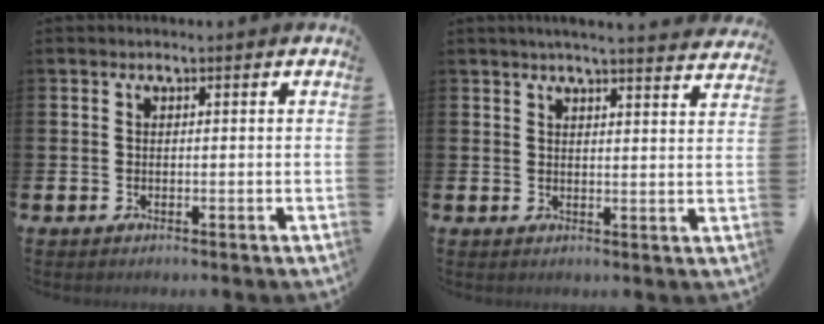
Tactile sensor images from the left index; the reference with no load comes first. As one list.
[{"total": 4.1, "force": [4.0, -0.5, 1.0], "torque": [-0.018, -0.023, 0.068]}]